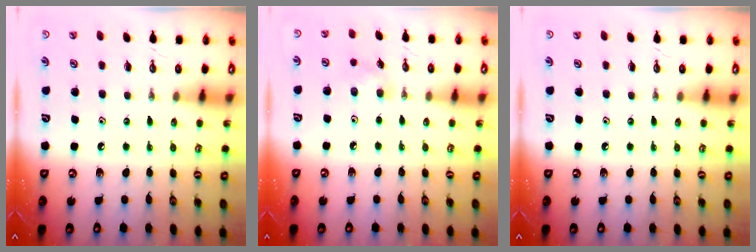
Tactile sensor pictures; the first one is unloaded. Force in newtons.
{"total": 5.5, "press": 5.4, "slide": 1.5}
{"total": 0.0}